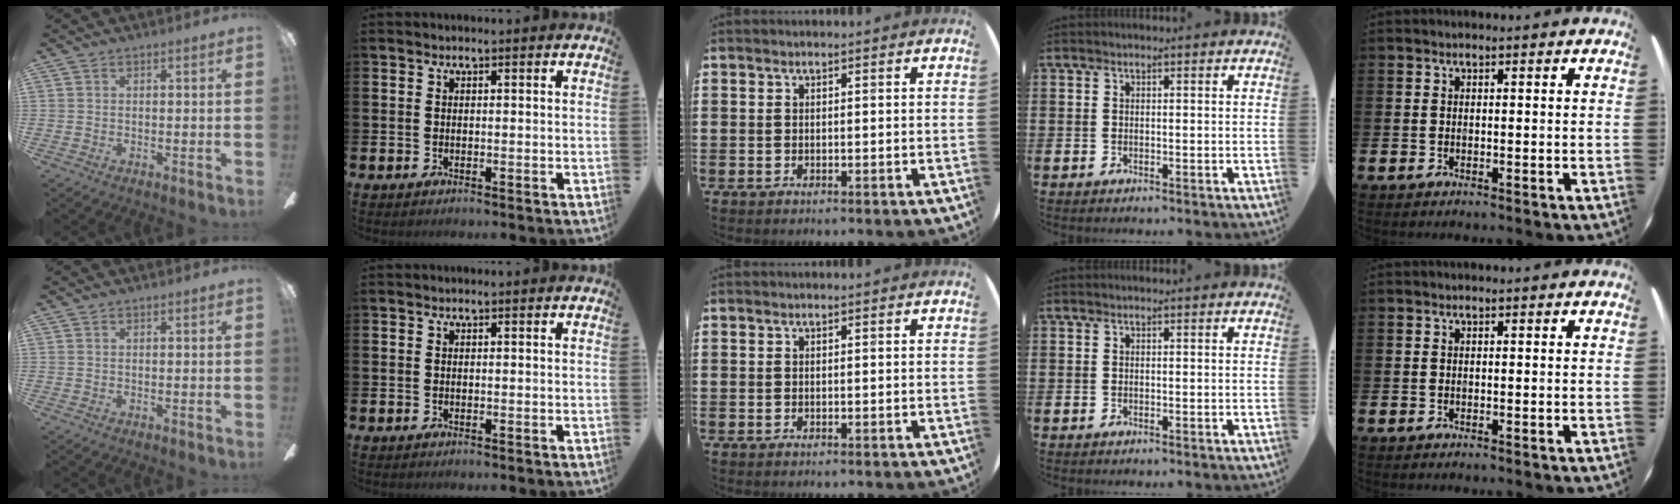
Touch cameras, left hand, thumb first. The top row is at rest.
{}